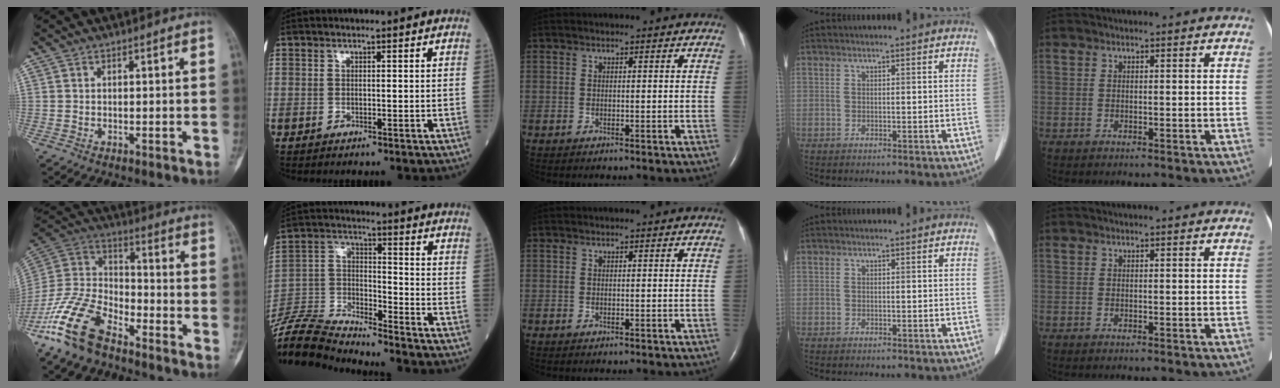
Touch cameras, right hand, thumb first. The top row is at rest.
{"thumb": {"total": 17.2, "force": [-11.3, 7.9, 10.2], "torque": [-0.210, 0.058, -0.223]}, "index": {"total": 14.5, "force": [-14.4, 0.2, 2.2], "torque": [-0.056, 0.023, -0.268]}}